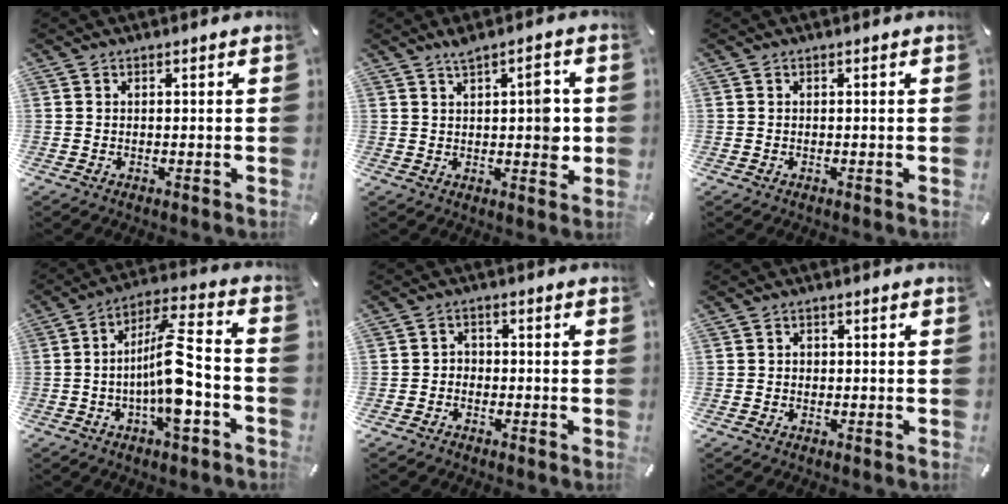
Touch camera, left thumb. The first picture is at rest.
{"total": 7.5, "force": [1.6, 3.2, 6.6], "torque": [-0.081, -0.007, 0.020]}
{"total": 0.0}
{"total": 14.4, "force": [-3.9, 4.3, 13.1], "torque": [-0.235, 0.008, -0.068]}
{"total": 2.8, "force": [-1.7, 2.1, 0.6], "torque": [-0.010, 0.014, -0.037]}
{"total": 1.1, "force": [-0.3, 1.0, 0.5], "torque": [-0.009, 0.005, -0.008]}